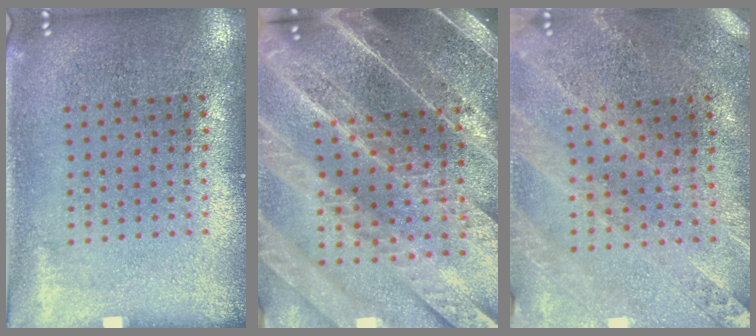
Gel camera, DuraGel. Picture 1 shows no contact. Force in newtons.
{"total": 5.3, "press": 4.5, "slide": 2.8}
{"total": 0.6, "press": 0.6, "slide": 0.2}